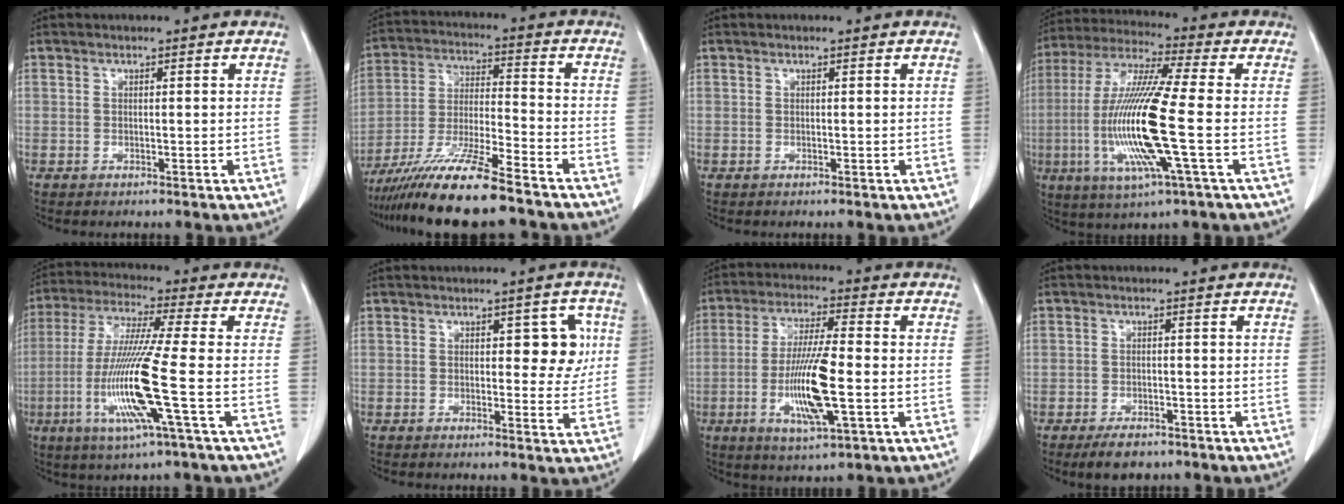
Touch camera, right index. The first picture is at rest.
{"total": 14.3, "force": [-11.3, 0.4, 8.9], "torque": [-0.171, -0.027, -0.199]}
{"total": 0.0}
{"total": 16.7, "force": [-2.9, 0.4, 16.5], "torque": [-0.346, -0.014, -0.063]}
{"total": 13.5, "force": [-3.5, -1.0, 13.0], "torque": [-0.273, -0.020, -0.076]}
{"total": 5.1, "force": [1.2, 2.5, 4.3], "torque": [-0.042, 0.010, 0.015]}
{"total": 12.6, "force": [-2.5, 1.7, 12.3], "torque": [-0.239, -0.013, -0.046]}
{"total": 4.1, "force": [-3.0, 2.1, 1.9], "torque": [-0.031, 0.000, -0.041]}